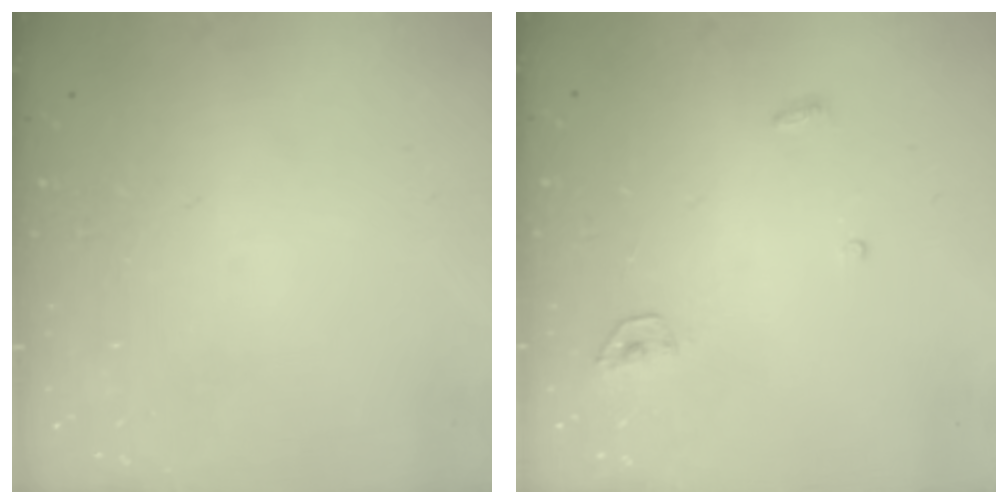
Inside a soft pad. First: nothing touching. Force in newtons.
{"total": 3.4, "press": 3.3, "slide": 0.3}